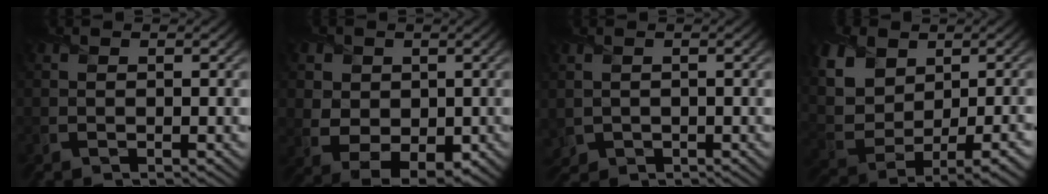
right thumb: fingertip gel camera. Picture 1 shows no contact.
{"total": 6.4, "force": [0.9, 5.3, 3.5], "torque": [-0.092, -0.011, 0.023]}
{"total": 1.7, "force": [-0.2, 1.6, 0.6], "torque": [-0.026, -0.010, -0.001]}
{"total": 11.6, "force": [3.6, 7.5, 8.0], "torque": [-0.181, 0.014, 0.083]}